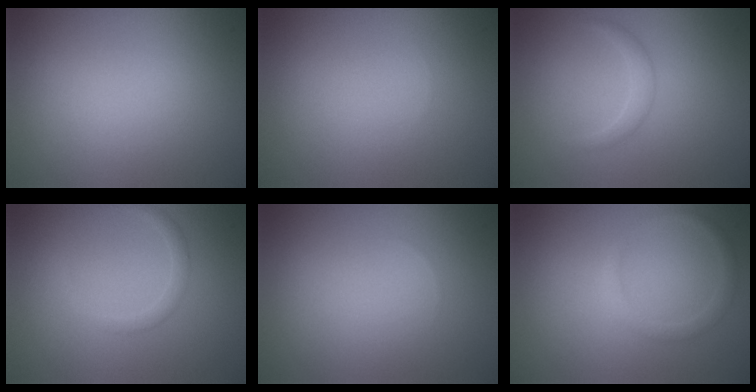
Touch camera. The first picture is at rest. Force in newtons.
{"total": 0.0}
{"total": 1.2, "press": 1.2, "slide": 0.1}
{"total": 1.2, "press": 1.2, "slide": 0.1}
{"total": 0.0}
{"total": 1.3, "press": 1.3, "slide": 0.1}